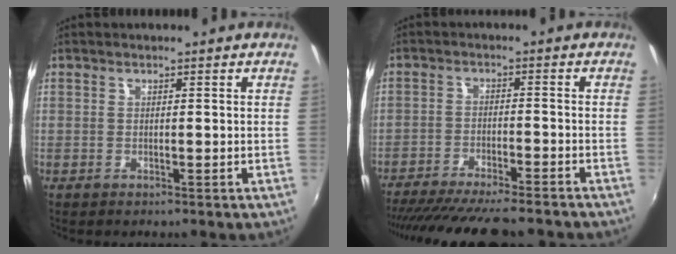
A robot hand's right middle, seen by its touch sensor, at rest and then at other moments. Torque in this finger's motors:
{"motor_torque": [1.09, -1.04, 0.50, 0.21]}